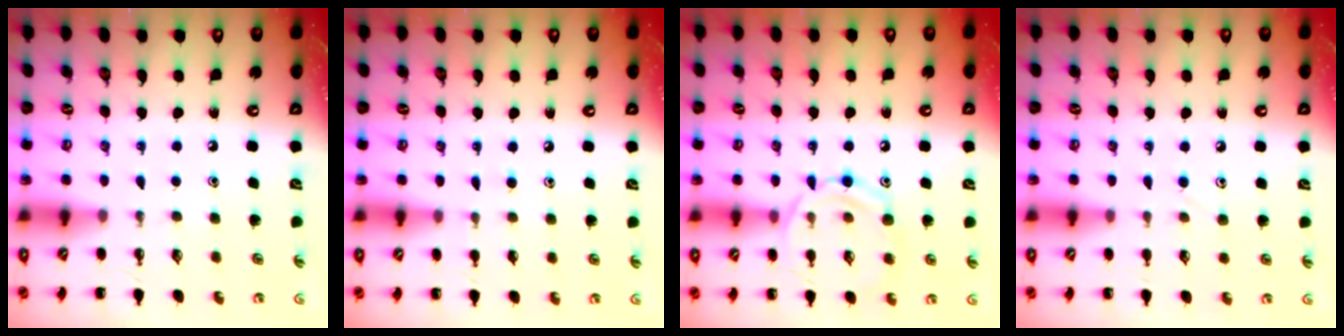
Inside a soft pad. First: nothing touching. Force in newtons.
{"total": 6.6, "press": 6.4, "slide": 1.8}
{"total": 11.5, "press": 11.4, "slide": 0.9}
{"total": 5.2, "press": 5.0, "slide": 1.6}